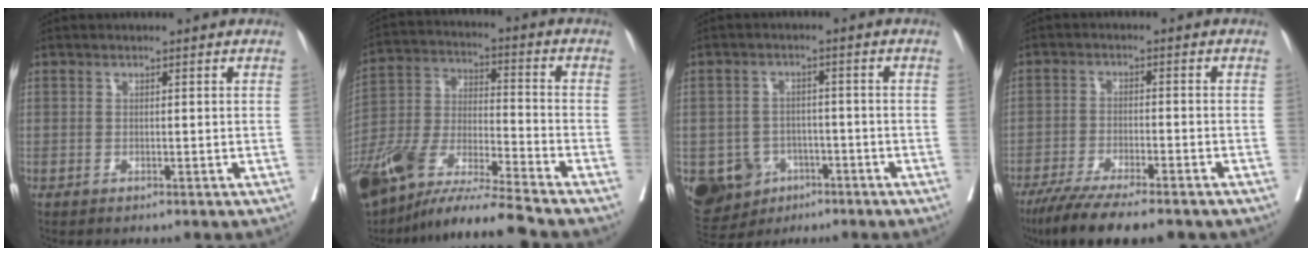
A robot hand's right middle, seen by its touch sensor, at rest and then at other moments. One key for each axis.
{"total": 15.3, "fx": -12.6, "fy": 0.3, "fz": 8.7, "tx": -0.180, "ty": -0.013, "tz": -0.237}
{"total": 10.2, "fx": -4.7, "fy": 8.4, "fz": 3.1, "tx": -0.075, "ty": 0.007, "tz": -0.065}
{"total": 12.6, "fx": -10.0, "fy": 2.0, "fz": 7.3, "tx": -0.120, "ty": -0.029, "tz": -0.157}